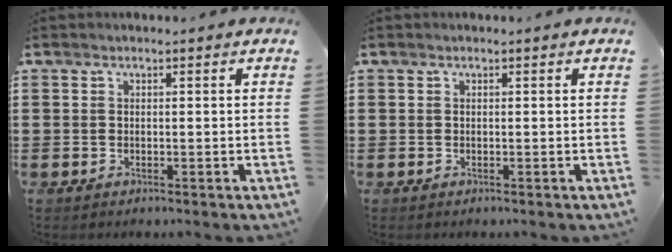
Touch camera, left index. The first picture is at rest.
{"total": 0.0}